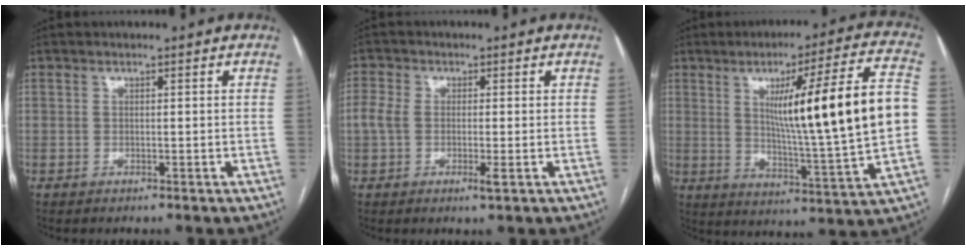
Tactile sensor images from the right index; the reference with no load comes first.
{"total": 4.2, "force": [-0.7, 1.8, 3.8], "torque": [-0.085, 0.002, -0.013]}
{"total": 20.4, "force": [2.3, -0.4, 20.3], "torque": [-0.303, 0.001, 0.028]}